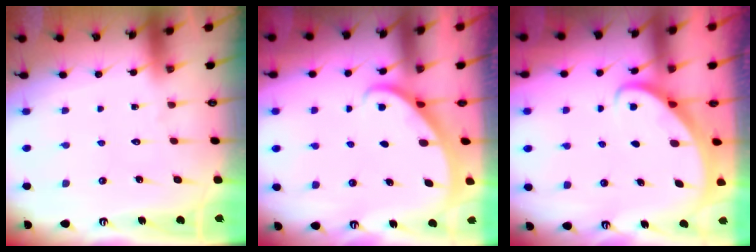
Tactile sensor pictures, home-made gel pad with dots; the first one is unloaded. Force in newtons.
{"total": 2.2, "press": 2.2, "slide": 0.1}
{"total": 2.7, "press": 2.7, "slide": 0.2}